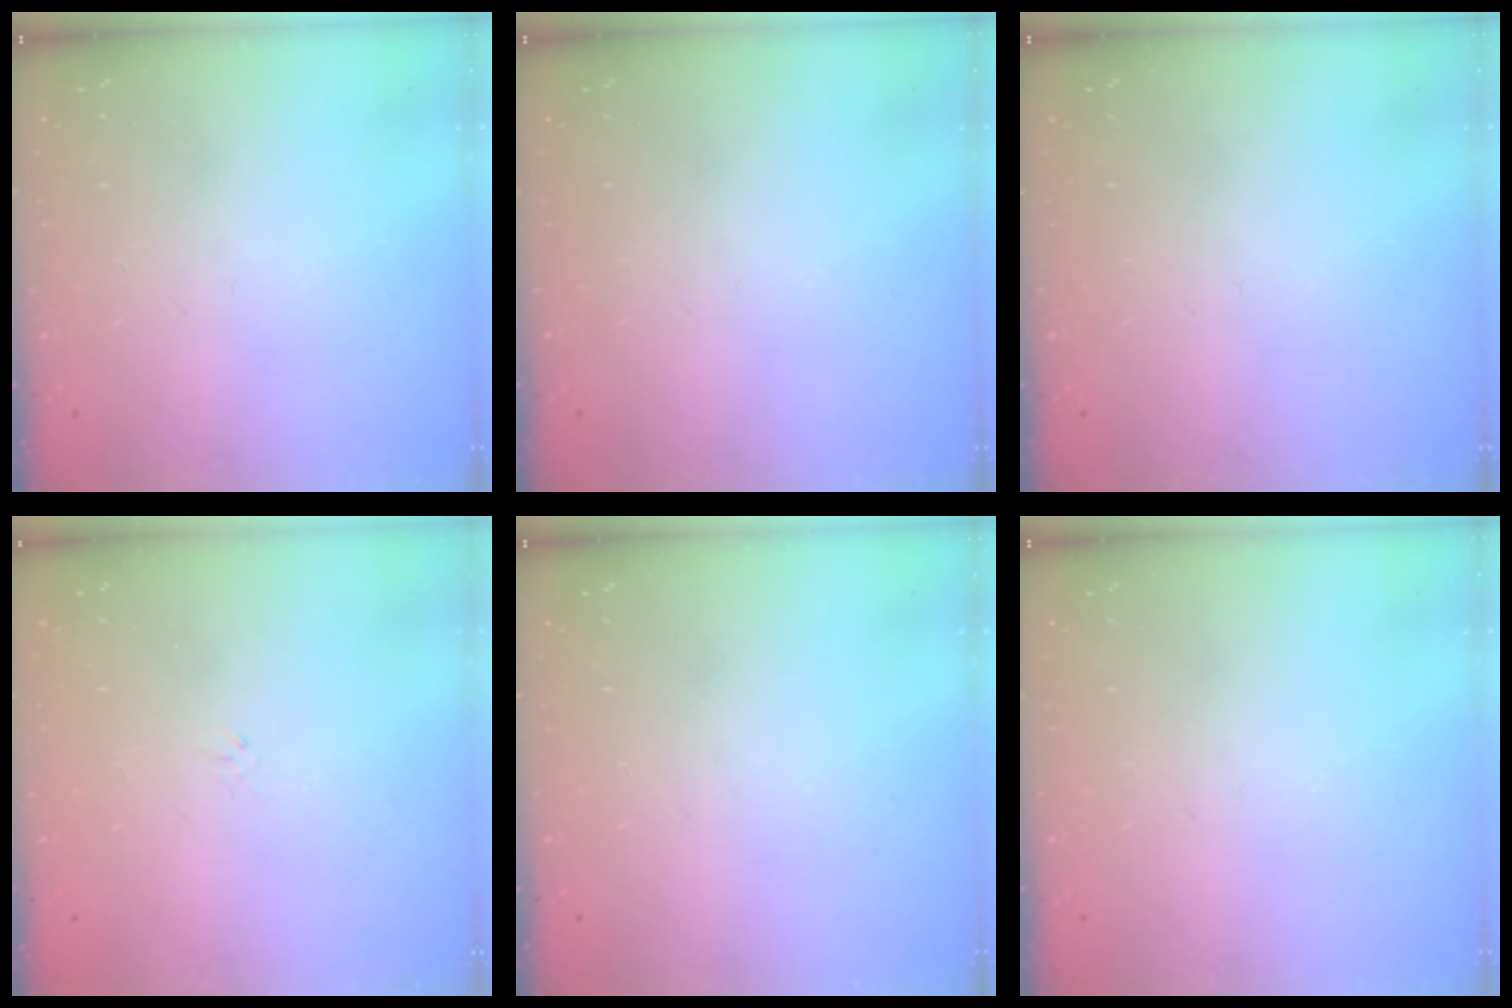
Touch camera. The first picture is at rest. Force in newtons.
{"total": 0.0}
{"total": 0.0}
{"total": 1.2, "press": 1.2, "slide": 0.4}
{"total": 0.0}
{"total": 0.0}